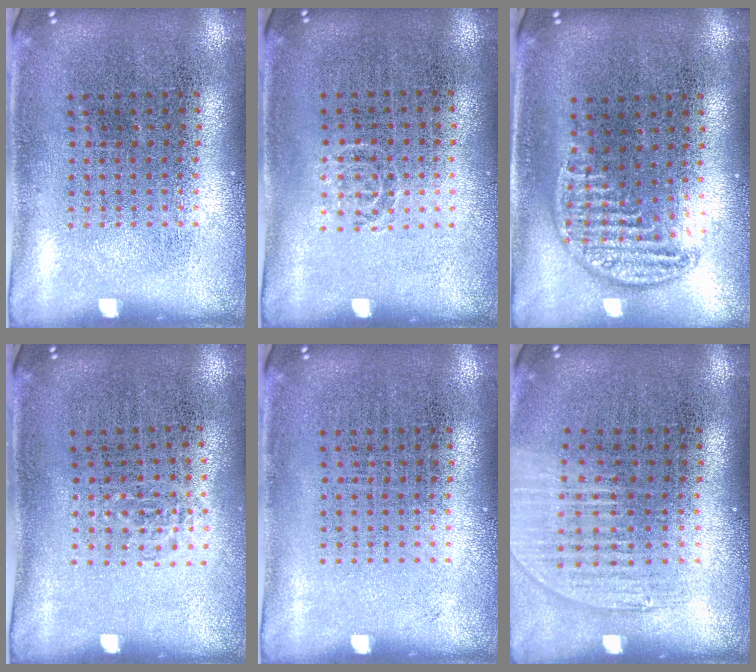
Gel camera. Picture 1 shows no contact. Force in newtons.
{"total": 0.5, "press": 0.4, "slide": 0.3}
{"total": 1.1, "press": 1.0, "slide": 0.4}
{"total": 0.6, "press": 0.5, "slide": 0.3}
{"total": 0.0}
{"total": 1.2, "press": 1.1, "slide": 0.5}